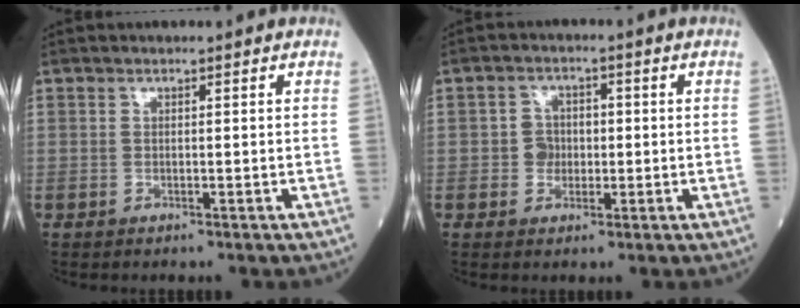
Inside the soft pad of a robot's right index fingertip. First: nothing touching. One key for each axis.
{"total": 3.4, "fx": -0.3, "fy": 3.0, "fz": 1.6, "tx": -0.022, "ty": 0.010, "tz": -0.009}